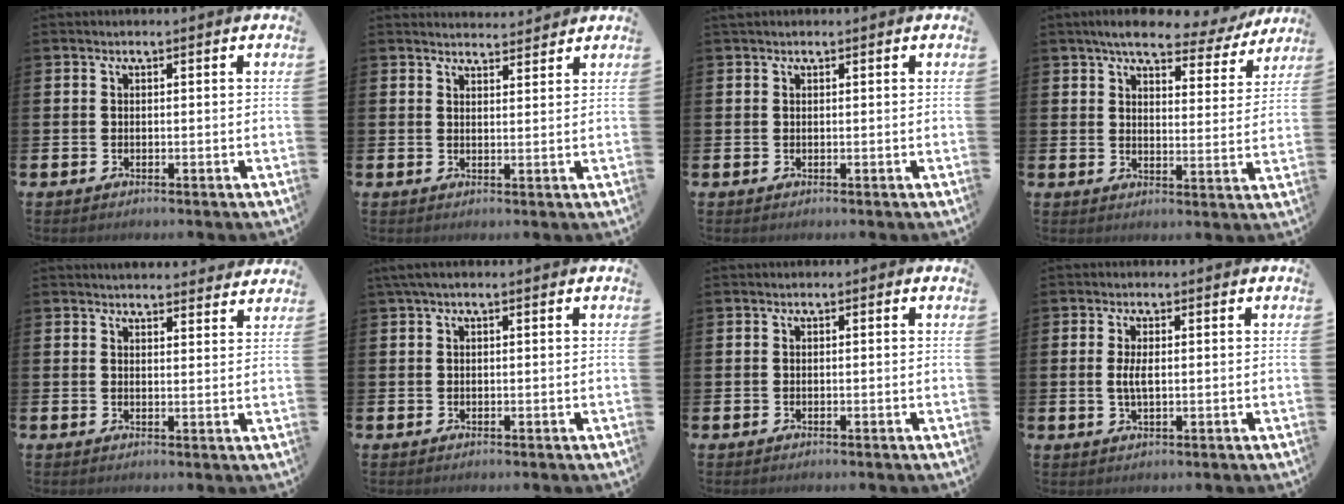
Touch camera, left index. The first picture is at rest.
{"total": 2.9, "force": [2.9, 0.3, -0.1], "torque": [0.008, -0.019, 0.049]}
{"total": 0.6, "force": [0.5, 0.2, 0.2], "torque": [-0.001, 0.002, 0.008]}
{"total": 6.0, "force": [5.3, 1.5, 2.3], "torque": [-0.053, -0.028, 0.088]}
{"total": 3.6, "force": [3.5, 0.5, 0.1], "torque": [0.001, -0.023, 0.062]}
{"total": 1.0, "force": [0.3, 0.2, 1.0], "torque": [-0.024, 0.006, 0.006]}
{"total": 0.0}
{"total": 2.7, "force": [0.2, 1.1, 2.5], "torque": [-0.047, 0.002, 0.000]}